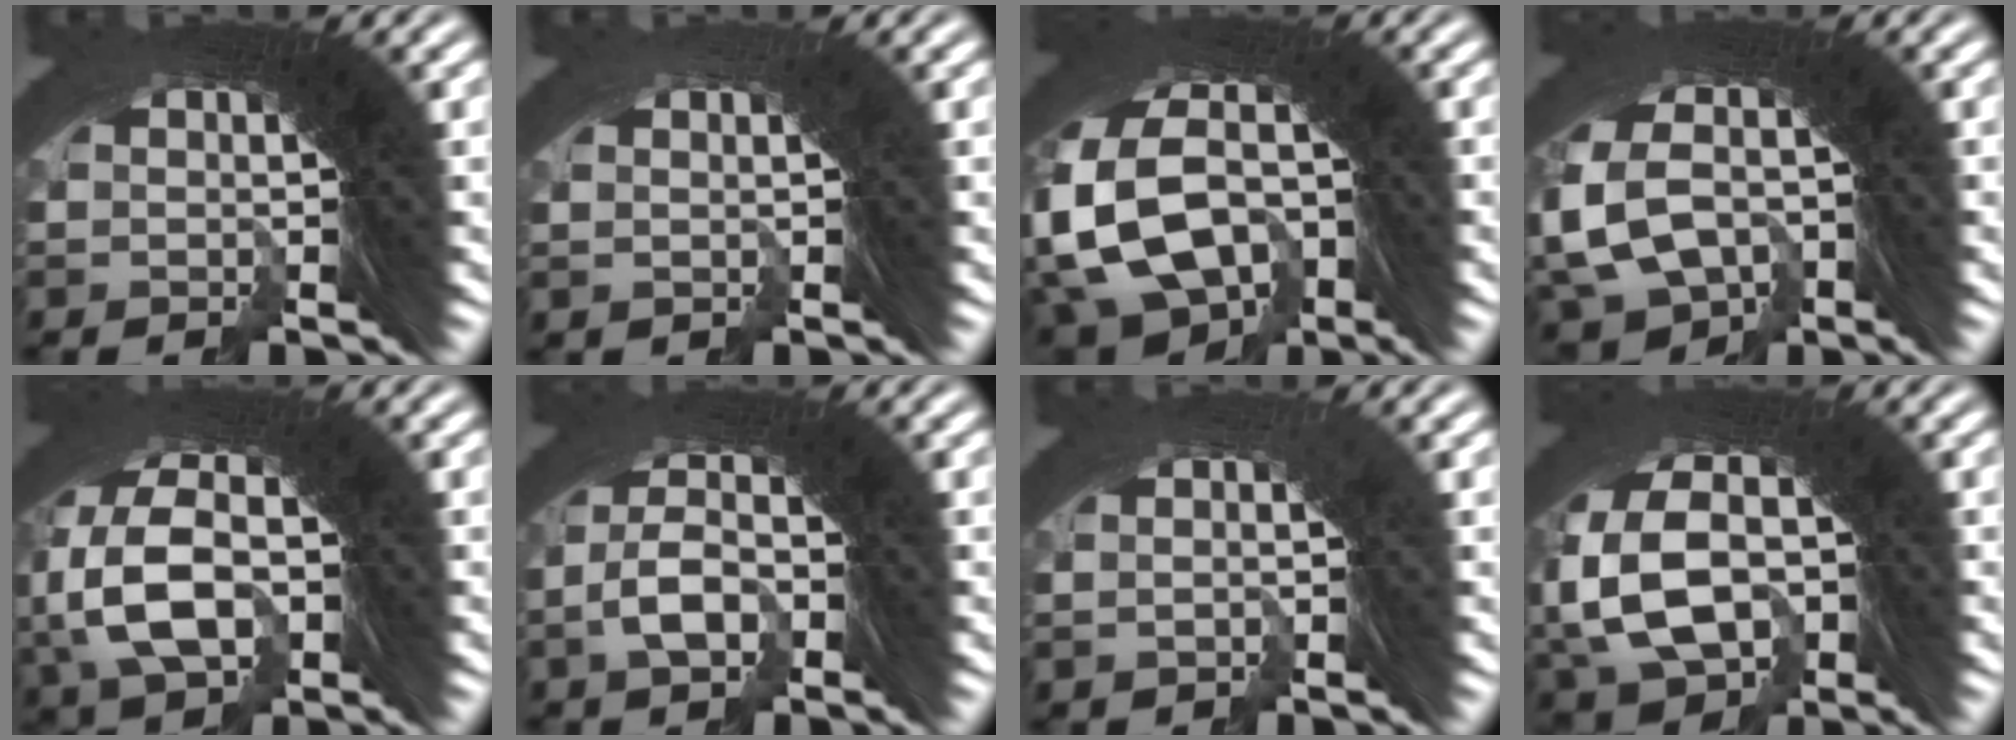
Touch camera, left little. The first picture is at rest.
{"total": 1.3, "force": [-0.7, -0.3, -1.0], "torque": [0.008, -0.007, -0.006]}
{"total": 13.9, "force": [-3.6, 11.4, 7.1], "torque": [-0.159, -0.038, -0.060]}
{"total": 9.6, "force": [-3.5, 8.1, 3.7], "torque": [-0.084, -0.025, -0.055]}
{"total": 8.8, "force": [-1.5, 7.1, 4.9], "torque": [-0.097, -0.011, -0.024]}
{"total": 5.1, "force": [-1.1, 4.2, 2.6], "torque": [-0.029, 0.015, -0.035]}
{"total": 0.9, "force": [-0.6, 0.5, -0.5], "torque": [0.006, 0.006, -0.010]}
{"total": 11.6, "force": [-2.2, 9.5, 6.2], "torque": [-0.127, -0.021, -0.037]}